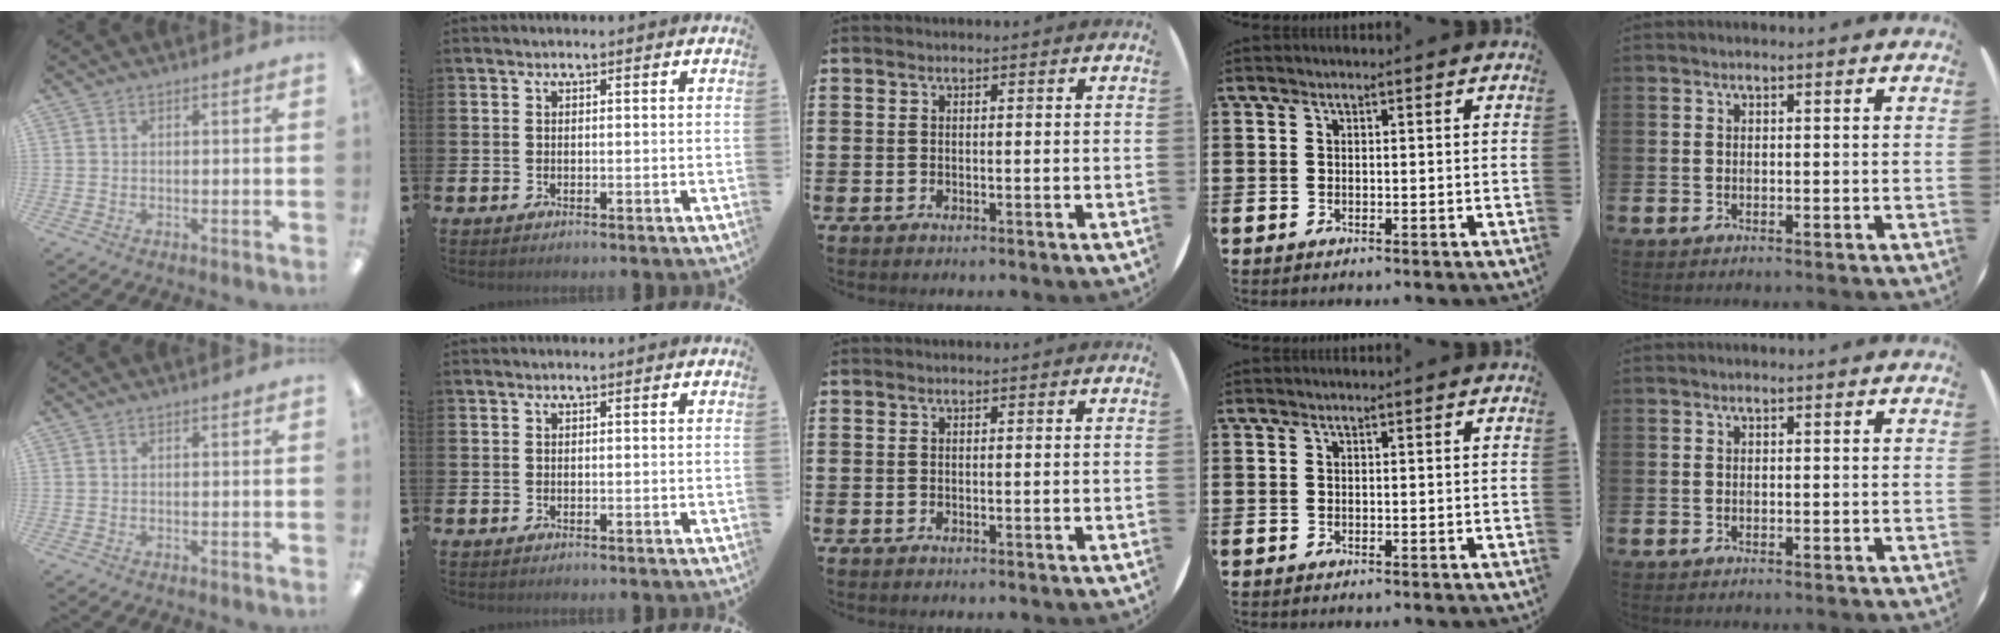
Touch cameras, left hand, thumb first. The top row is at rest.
{}